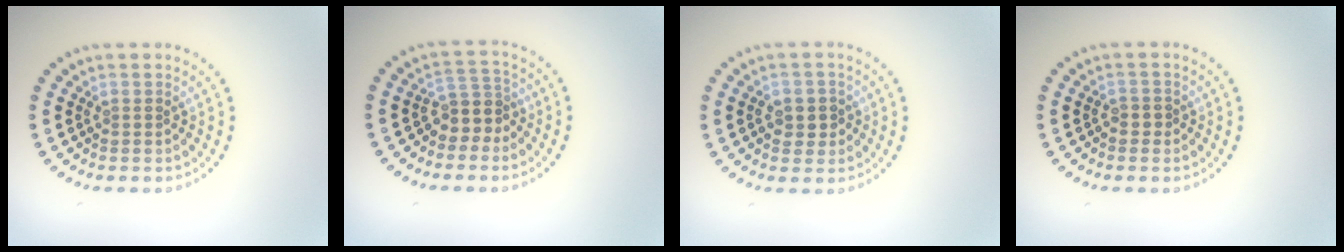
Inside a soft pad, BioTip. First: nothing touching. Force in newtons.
{"total": 2.6, "press": 2.0, "slide": 1.7}
{"total": 1.9, "press": 1.8, "slide": 0.2}
{"total": 0.6, "press": 0.5, "slide": 0.3}